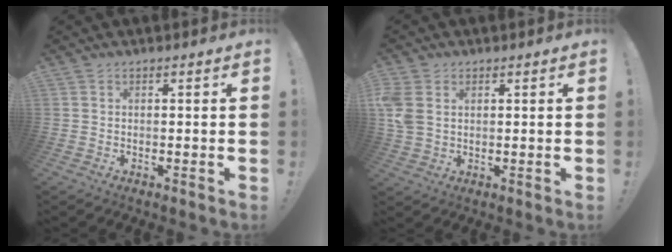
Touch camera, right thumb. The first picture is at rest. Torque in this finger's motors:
{"motor_torque": [-0.09, 0.19, 0.02, 0.03, 0.11]}